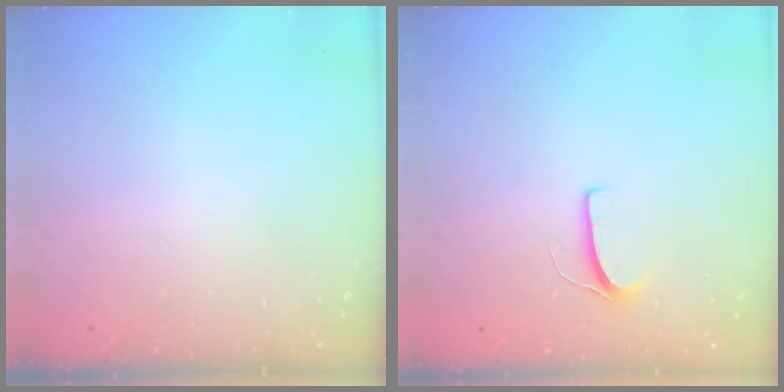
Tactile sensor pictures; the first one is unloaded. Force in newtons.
{"total": 5.9, "press": 5.9, "slide": 0.4}